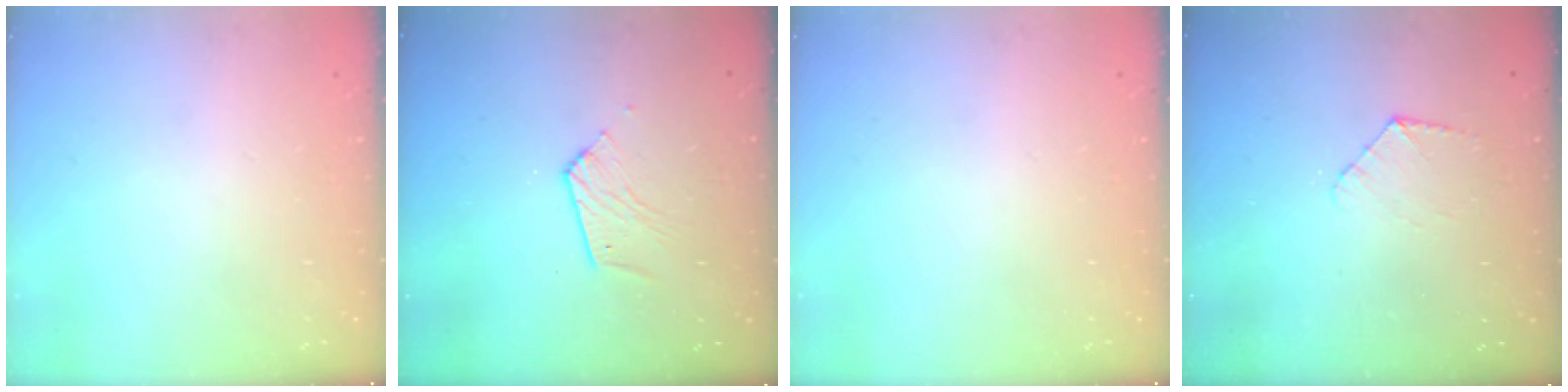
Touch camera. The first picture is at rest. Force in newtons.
{"total": 7.0, "press": 7.0, "slide": 0.5}
{"total": 0.0}
{"total": 5.3, "press": 5.2, "slide": 0.5}